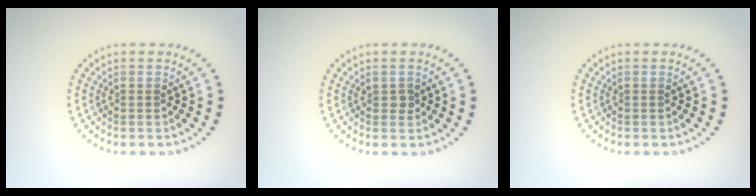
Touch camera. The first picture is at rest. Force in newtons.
{"total": 0.8, "press": 0.8, "slide": 0.2}
{"total": 0.0}